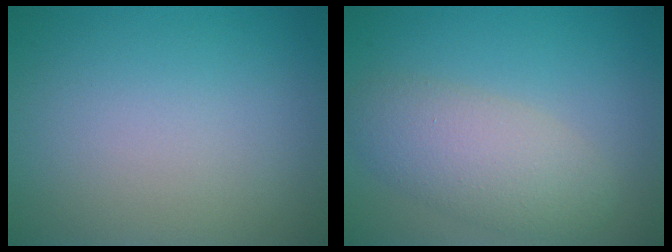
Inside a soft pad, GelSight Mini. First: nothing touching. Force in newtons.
{"total": 4.6, "press": 4.6, "slide": 0.0}